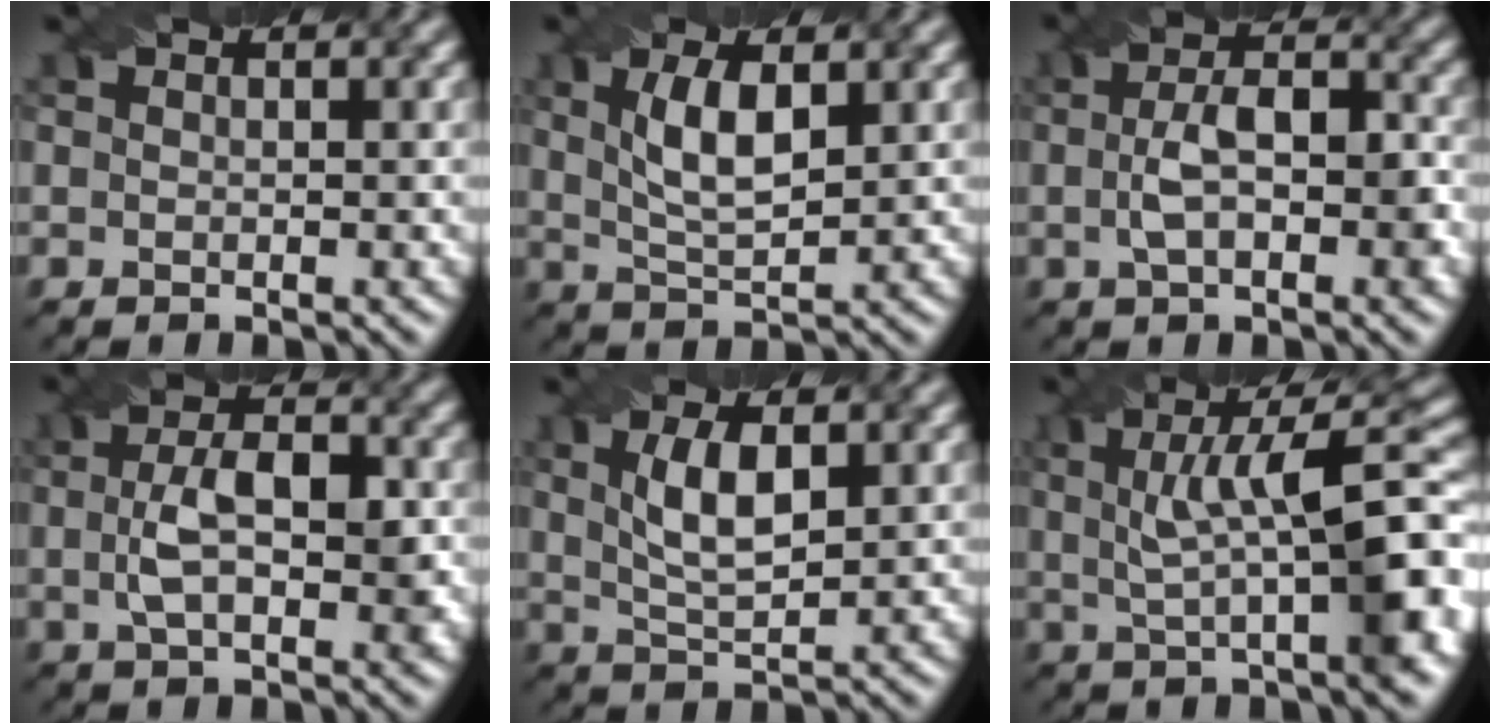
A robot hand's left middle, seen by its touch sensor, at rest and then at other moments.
{"total": 4.8, "force": [1.4, 1.8, 4.2], "torque": [-0.091, 0.001, 0.029]}
{"total": 5.3, "force": [-0.5, 2.5, 4.7], "torque": [-0.085, 0.000, -0.009]}
{"total": 5.7, "force": [0.0, 2.7, 5.0], "torque": [-0.087, 0.001, -0.003]}
{"total": 4.6, "force": [1.3, 1.8, 4.0], "torque": [-0.088, 0.001, 0.028]}
{"total": 10.1, "force": [1.2, 2.9, 9.6], "torque": [-0.140, 0.013, 0.019]}